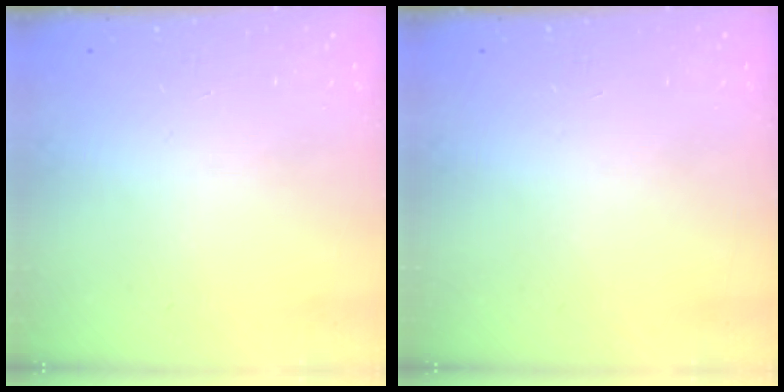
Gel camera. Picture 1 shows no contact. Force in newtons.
{"total": 0.0}